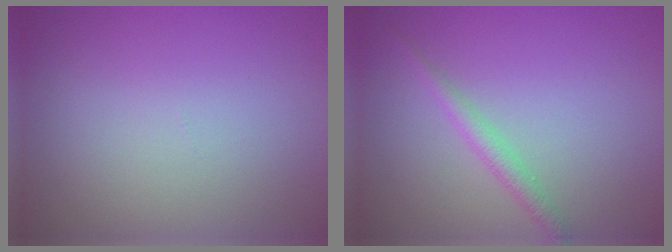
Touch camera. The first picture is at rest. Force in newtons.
{"total": 1.7, "press": 1.7, "slide": 0.1}